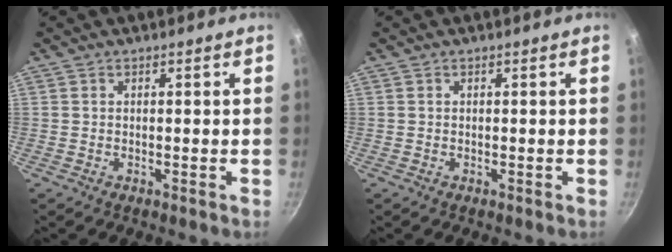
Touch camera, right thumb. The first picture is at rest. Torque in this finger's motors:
{"motor_torque": [-0.16, 0.13, 0.20, 0.01, 0.04]}